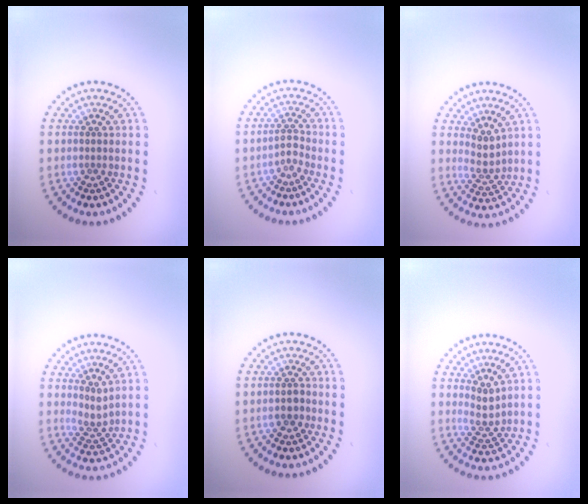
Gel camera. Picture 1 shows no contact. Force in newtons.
{"total": 1.2, "press": 0.9, "slide": 0.8}
{"total": 2.2, "press": 1.6, "slide": 1.4}
{"total": 1.9, "press": 1.4, "slide": 1.3}
{"total": 1.4, "press": 1.3, "slide": 0.5}
{"total": 2.2, "press": 1.6, "slide": 1.4}